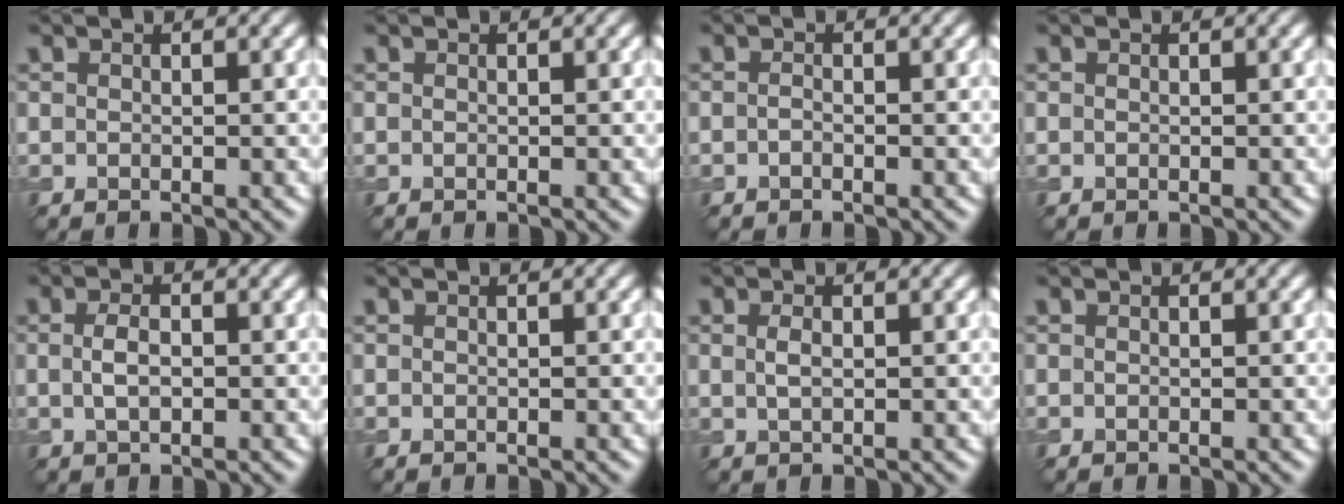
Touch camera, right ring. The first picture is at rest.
{"total": 0.0}
{"total": 0.5, "force": [-0.3, 0.2, 0.4], "torque": [-0.009, -0.001, -0.007]}
{"total": 0.0}
{"total": 1.9, "force": [0.0, 0.9, 1.6], "torque": [-0.036, -0.001, -0.001]}
{"total": 0.0}
{"total": 1.1, "force": [0.2, 0.5, 1.0], "torque": [-0.022, 0.000, 0.005]}
{"total": 0.0}